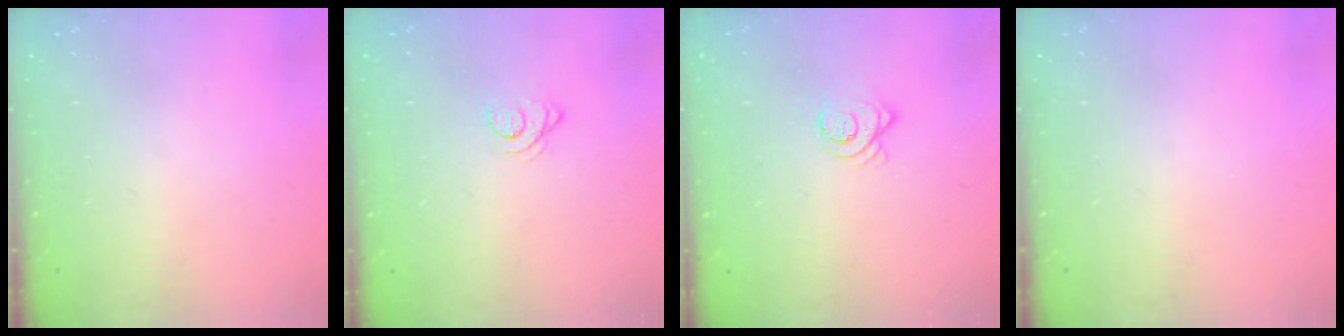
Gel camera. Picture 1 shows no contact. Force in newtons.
{"total": 1.8, "press": 1.8, "slide": 0.2}
{"total": 3.7, "press": 3.7, "slide": 0.0}
{"total": 0.0}